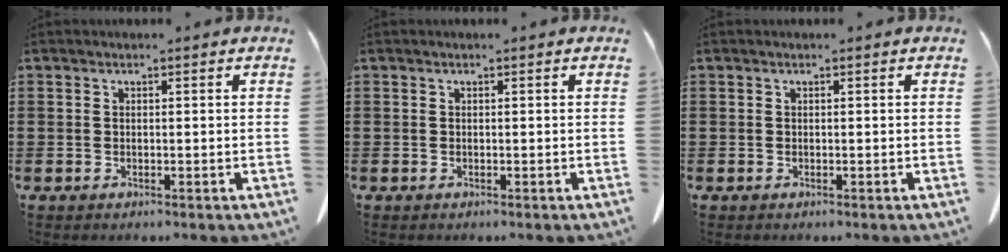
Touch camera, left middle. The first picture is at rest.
{"total": 0.0}
{"total": 0.0}